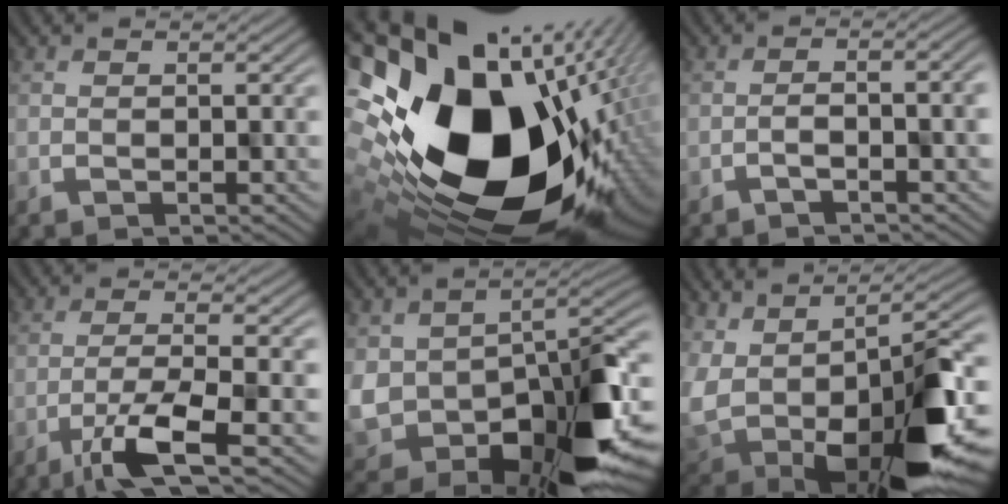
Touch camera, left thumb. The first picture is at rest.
{"total": 21.8, "force": [3.3, 14.4, 16.1], "torque": [-0.293, -0.085, 0.087]}
{"total": 2.9, "force": [-1.6, 0.6, 2.3], "torque": [-0.024, 0.009, -0.029]}
{"total": 6.4, "force": [-2.7, 1.0, 5.8], "torque": [-0.103, -0.001, -0.054]}
{"total": 13.9, "force": [-2.0, 9.5, 10.0], "torque": [-0.165, -0.060, -0.012]}
{"total": 16.5, "force": [1.0, 9.0, 13.7], "torque": [-0.251, -0.069, 0.063]}